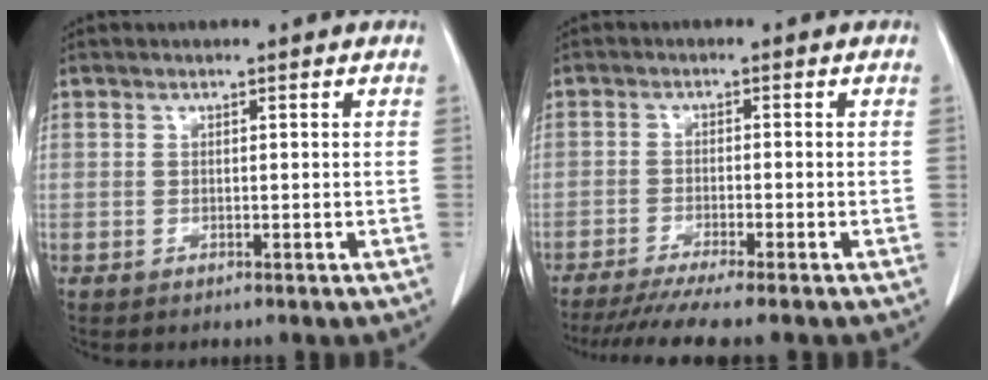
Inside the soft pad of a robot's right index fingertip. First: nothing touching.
{"total": 8.7, "force": [-7.3, -0.9, 4.6], "torque": [-0.057, -0.024, -0.115]}